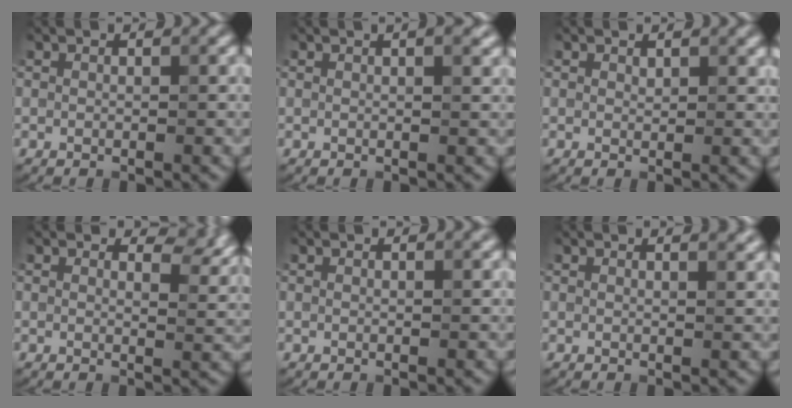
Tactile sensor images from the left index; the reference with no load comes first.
{"total": 2.5, "force": [1.4, 0.8, 1.9], "torque": [-0.014, 0.001, 0.010]}
{"total": 0.7, "force": [0.5, 0.4, 0.3], "torque": [-0.004, -0.004, 0.010]}
{"total": 3.9, "force": [2.4, 1.7, 2.5], "torque": [-0.030, -0.002, 0.031]}
{"total": 0.7, "force": [0.7, 0.1, 0.3], "torque": [-0.003, -0.003, 0.004]}
{"total": 2.2, "force": [1.8, 0.7, 1.0], "torque": [-0.002, 0.002, 0.008]}